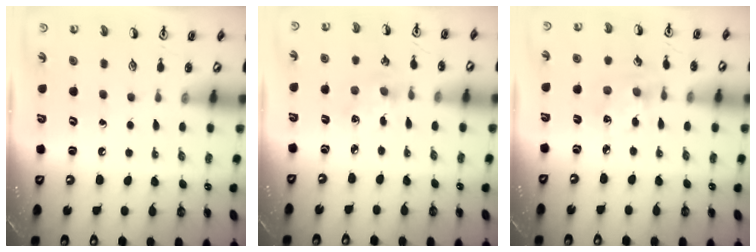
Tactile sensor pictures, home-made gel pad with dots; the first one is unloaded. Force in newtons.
{"total": 2.2, "press": 2.2, "slide": 0.3}
{"total": 3.3, "press": 3.2, "slide": 0.6}